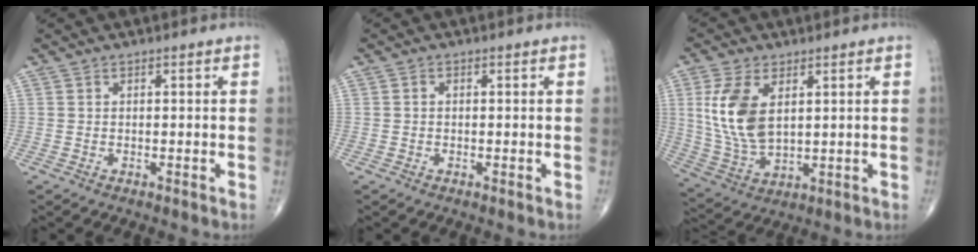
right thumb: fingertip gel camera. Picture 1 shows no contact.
{"total": 0.6, "force": [-0.1, 0.4, 0.4], "torque": [-0.005, 0.003, -0.003]}
{"total": 12.2, "force": [3.2, 6.6, 9.7], "torque": [-0.199, -0.014, 0.073]}